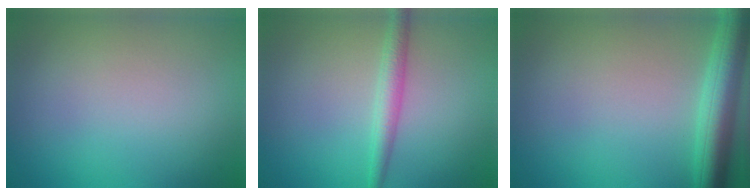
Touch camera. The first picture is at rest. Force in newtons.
{"total": 2.4, "press": 2.4, "slide": 0.0}
{"total": 5.4, "press": 5.4, "slide": 0.4}